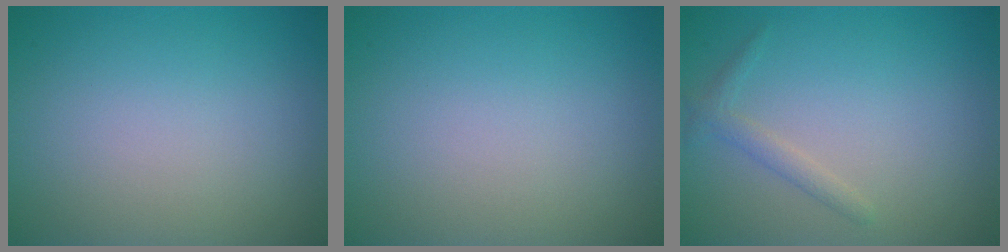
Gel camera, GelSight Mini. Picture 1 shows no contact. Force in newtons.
{"total": 0.0}
{"total": 1.3, "press": 1.3, "slide": 0.1}